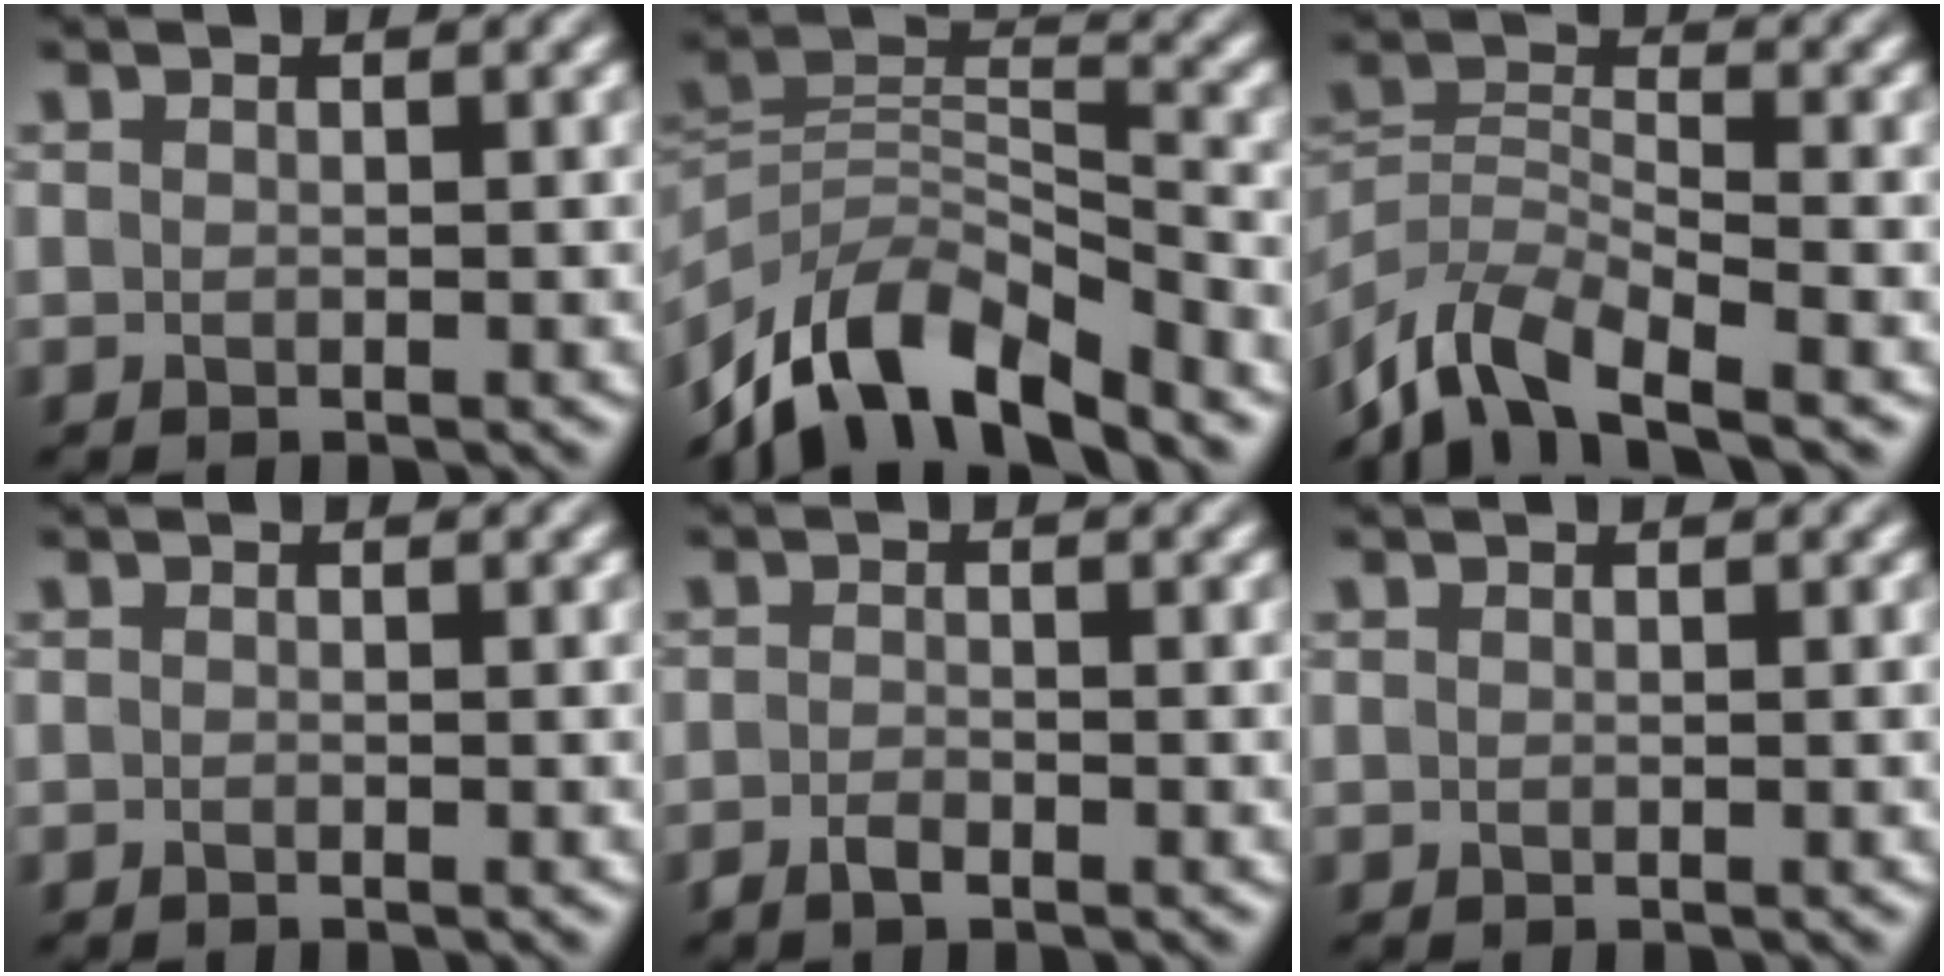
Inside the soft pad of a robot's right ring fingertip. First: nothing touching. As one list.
[{"total": 10.8, "force": [-7.9, 4.2, 6.0], "torque": [-0.106, 0.010, -0.160]}, {"total": 7.6, "force": [-5.9, 2.5, 4.1], "torque": [-0.073, 0.001, -0.129]}, {"total": 0.0}, {"total": 1.0, "force": [-0.7, 0.3, 0.7], "torque": [-0.019, 0.003, -0.017]}, {"total": 0.0}]